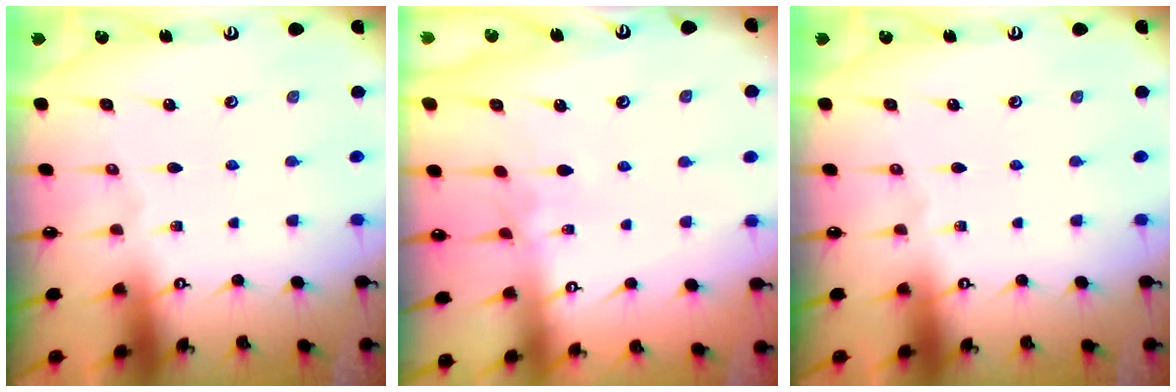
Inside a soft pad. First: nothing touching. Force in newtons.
{"total": 2.4, "press": 2.4, "slide": 0.3}
{"total": 0.0}